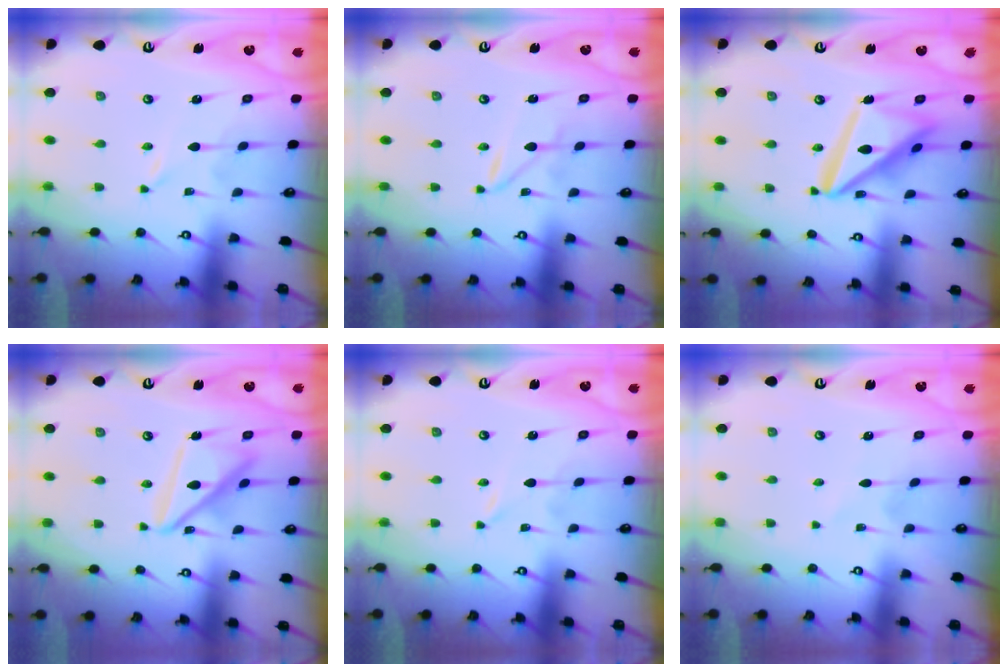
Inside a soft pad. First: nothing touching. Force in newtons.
{"total": 1.9, "press": 1.9, "slide": 0.2}
{"total": 18.0, "press": 17.9, "slide": 2.0}
{"total": 14.5, "press": 14.4, "slide": 1.5}
{"total": 0.0}
{"total": 2.0, "press": 2.0, "slide": 0.3}